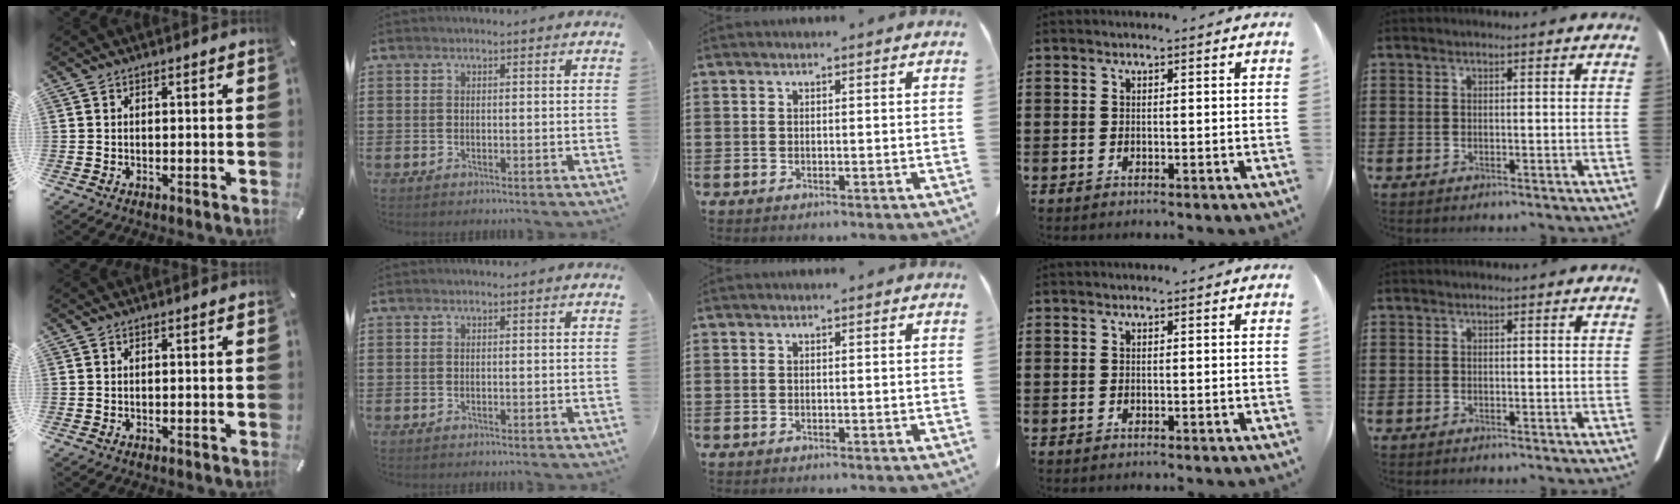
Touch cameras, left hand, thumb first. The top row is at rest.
{}